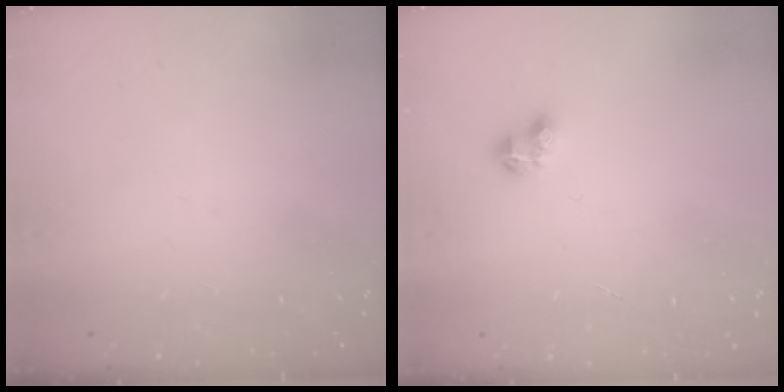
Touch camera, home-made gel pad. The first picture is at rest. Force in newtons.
{"total": 3.3, "press": 3.3, "slide": 0.4}